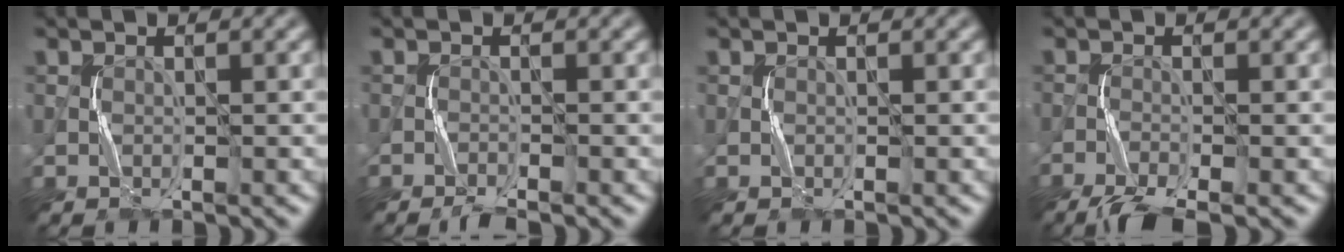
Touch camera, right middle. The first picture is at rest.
{"total": 1.4, "force": [-1.3, -0.1, 0.5], "torque": [-0.011, 0.006, -0.028]}
{"total": 0.0}
{"total": 3.4, "force": [-2.9, 0.2, 1.8], "torque": [-0.037, -0.002, -0.061]}